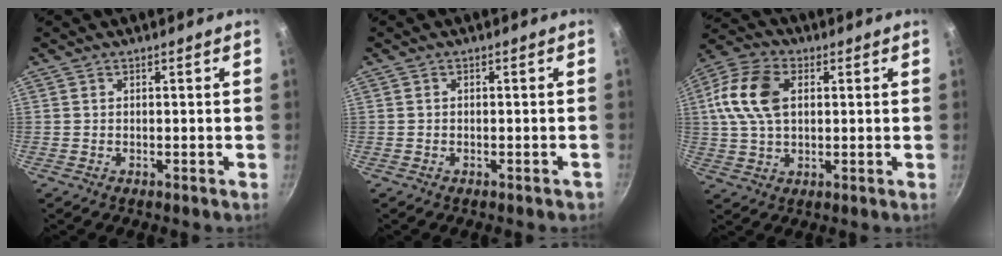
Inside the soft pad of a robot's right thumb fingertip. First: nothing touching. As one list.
[{"total": 1.1, "force": [-0.7, 0.6, 0.5], "torque": [-0.001, 0.016, -0.001]}, {"total": 12.9, "force": [2.6, 8.2, 9.5], "torque": [-0.175, 0.014, 0.036]}]